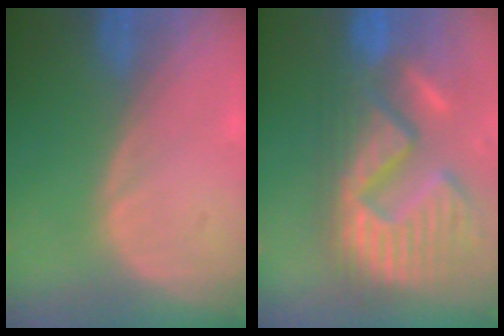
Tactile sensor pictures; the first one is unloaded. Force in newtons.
{"total": 15.1, "press": 12.6, "slide": 8.3}